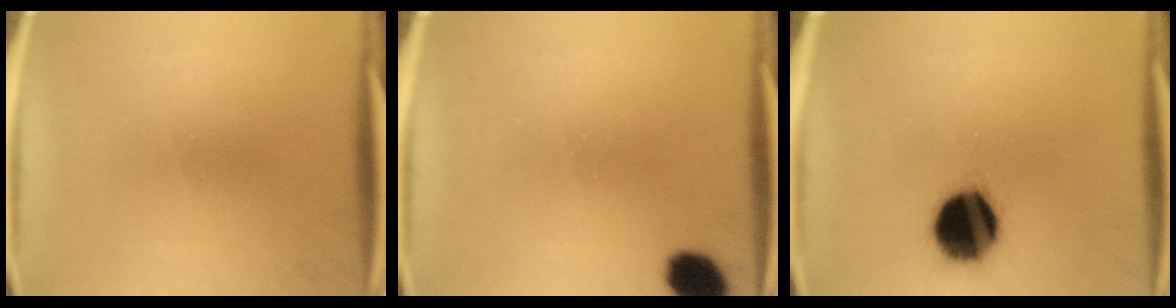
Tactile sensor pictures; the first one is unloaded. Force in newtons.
{"total": 6.7}
{"total": 17.8}